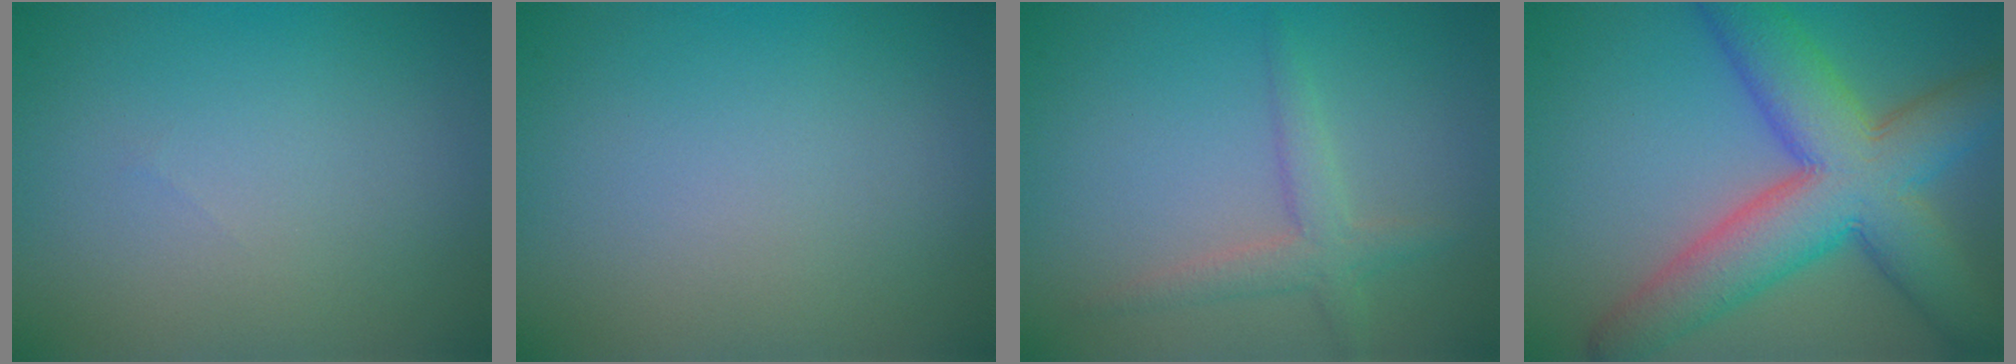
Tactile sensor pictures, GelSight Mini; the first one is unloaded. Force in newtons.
{"total": 0.0}
{"total": 2.5, "press": 2.5, "slide": 0.1}
{"total": 10.5, "press": 10.5, "slide": 0.4}